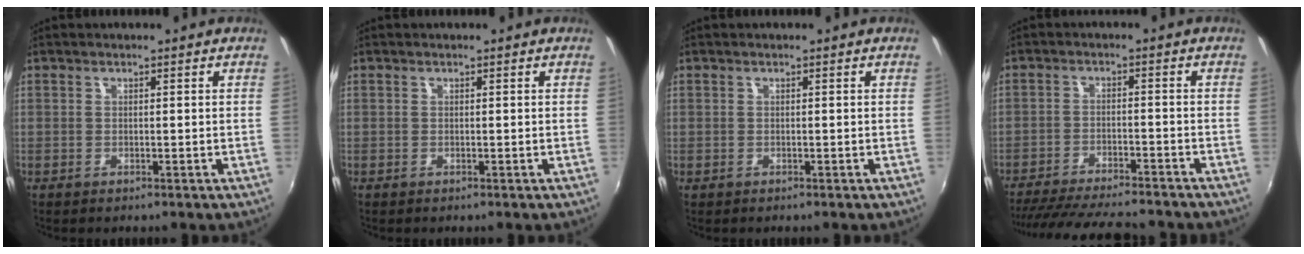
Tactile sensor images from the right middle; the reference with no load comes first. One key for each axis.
{"total": 0.0}
{"total": 0.0}
{"total": 17.2, "fx": -15.2, "fy": 3.0, "fz": 7.6, "tx": -0.151, "ty": -0.016, "tz": -0.229}